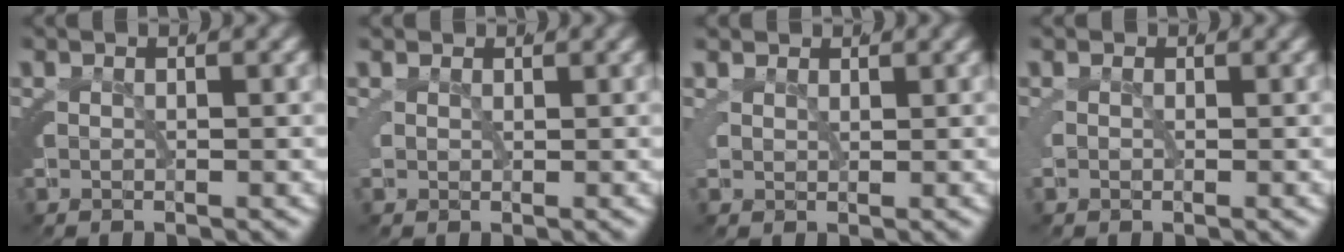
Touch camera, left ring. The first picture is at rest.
{"total": 1.4, "force": [0.8, 1.0, 0.4], "torque": [-0.016, -0.001, 0.019]}
{"total": 1.8, "force": [1.4, 1.0, 0.6], "torque": [-0.018, -0.004, 0.033]}
{"total": 0.7, "force": [0.1, 0.7, 0.2], "torque": [-0.010, 0.000, -0.002]}